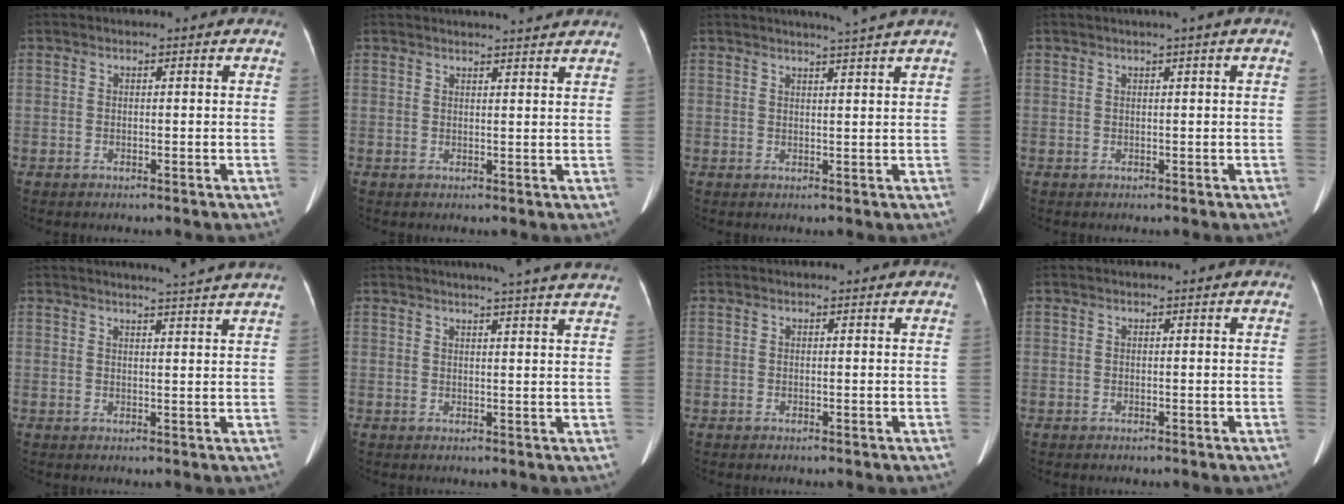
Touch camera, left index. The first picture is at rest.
{"total": 6.5, "force": [6.2, 0.0, 2.1], "torque": [-0.032, 0.013, 0.066]}
{"total": 4.5, "force": [3.8, -1.4, 1.8], "torque": [-0.027, -0.005, 0.049]}
{"total": 1.6, "force": [0.9, -0.5, 1.2], "torque": [-0.020, 0.001, 0.017]}
{"total": 7.2, "force": [6.7, -1.3, 2.4], "torque": [-0.034, -0.004, 0.069]}
{"total": 14.2, "force": [12.8, -0.1, 6.1], "torque": [-0.085, -0.010, 0.139]}
{"total": 1.3, "force": [1.2, 0.0, 0.3], "torque": [-0.010, 0.008, 0.014]}
{"total": 0.0}